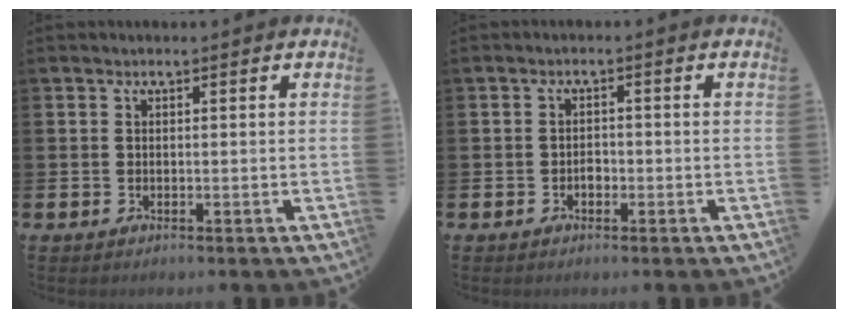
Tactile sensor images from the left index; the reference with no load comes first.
{"total": 1.4, "force": [-0.6, 1.0, 0.7], "torque": [-0.014, 0.002, -0.012]}